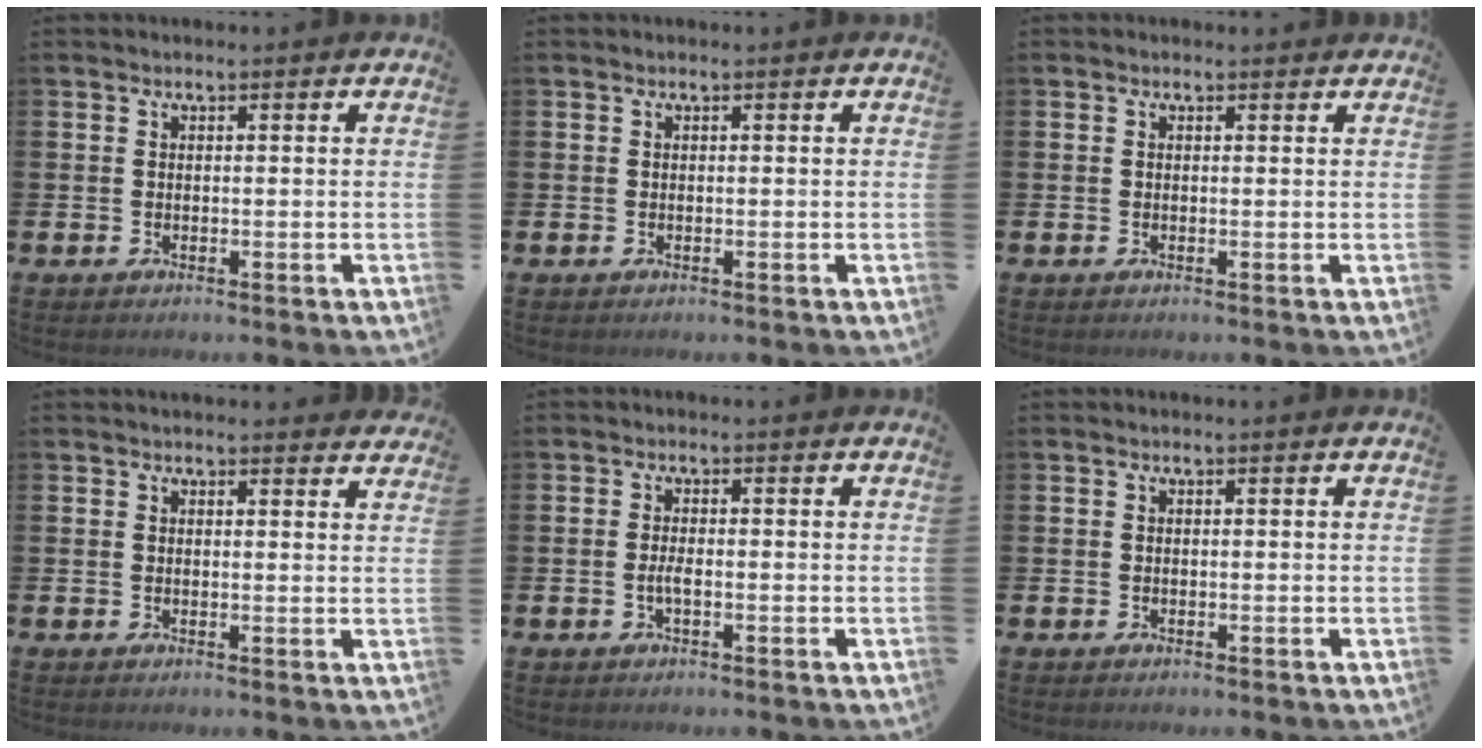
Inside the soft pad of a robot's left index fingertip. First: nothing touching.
{"total": 0.0}
{"total": 0.0}
{"total": 1.9, "force": [1.9, 0.3, 0.1], "torque": [0.003, -0.007, 0.033]}
{"total": 1.5, "force": [-0.5, 0.4, 1.3], "torque": [-0.020, -0.002, -0.011]}
{"total": 0.0}